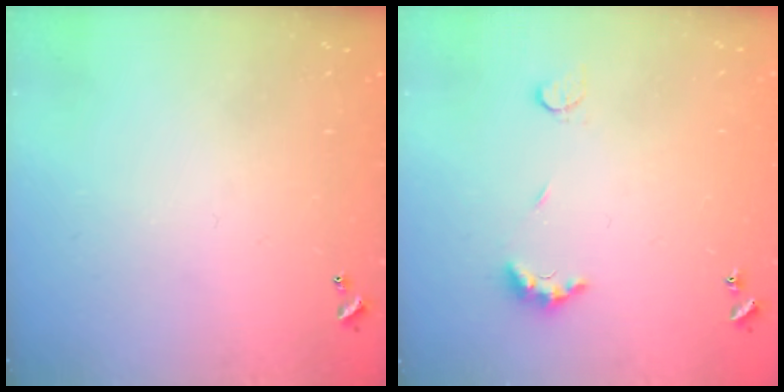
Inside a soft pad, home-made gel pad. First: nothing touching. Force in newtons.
{"total": 4.3, "press": 4.2, "slide": 0.9}